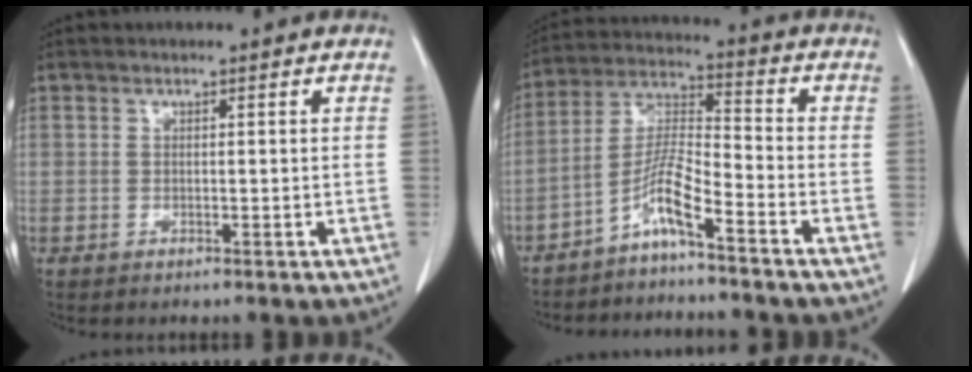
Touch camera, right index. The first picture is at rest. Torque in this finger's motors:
{"motor_torque": [0.85, -0.40, 0.19, 0.05]}